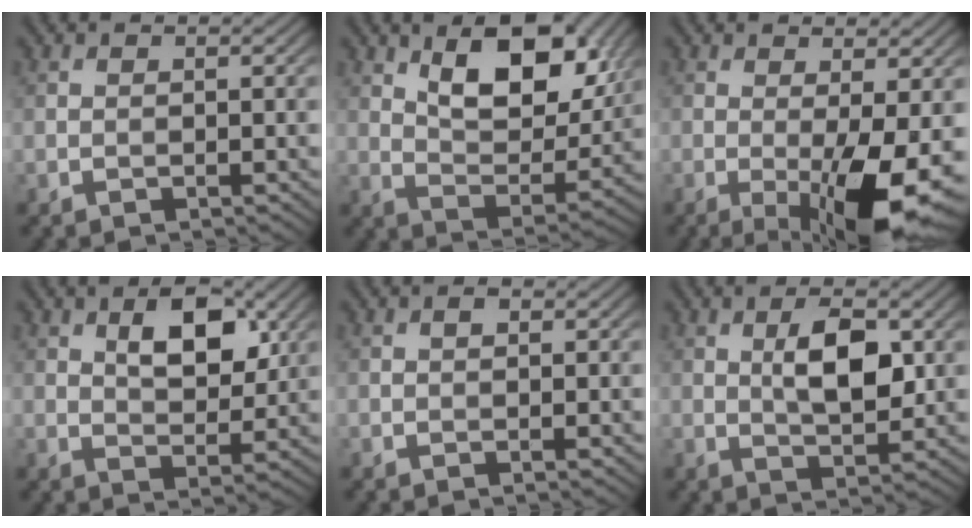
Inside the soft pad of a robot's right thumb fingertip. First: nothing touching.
{"total": 12.4, "force": [5.6, 6.4, 9.0], "torque": [-0.143, -0.009, 0.094]}
{"total": 9.6, "force": [-2.6, 2.1, 9.0], "torque": [-0.146, -0.005, -0.029]}
{"total": 7.0, "force": [2.7, 3.6, 5.4], "torque": [-0.089, -0.003, 0.045]}
{"total": 0.9, "force": [0.2, 0.5, 0.7], "torque": [-0.010, 0.001, 0.001]}
{"total": 6.4, "force": [1.3, 2.8, 5.6], "torque": [-0.098, 0.000, 0.025]}